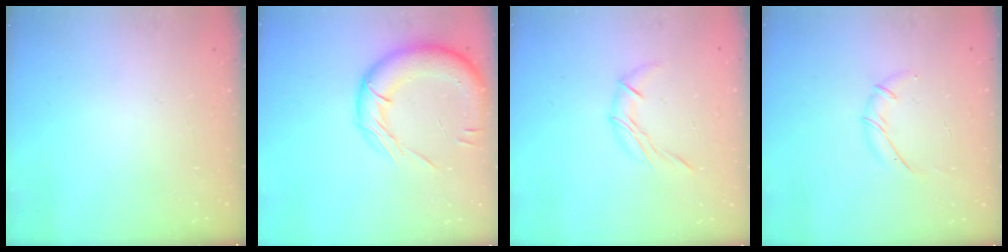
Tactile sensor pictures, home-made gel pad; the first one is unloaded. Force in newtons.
{"total": 16.4, "press": 16.2, "slide": 2.5}
{"total": 6.5, "press": 6.4, "slide": 0.5}
{"total": 6.3, "press": 6.2, "slide": 1.2}